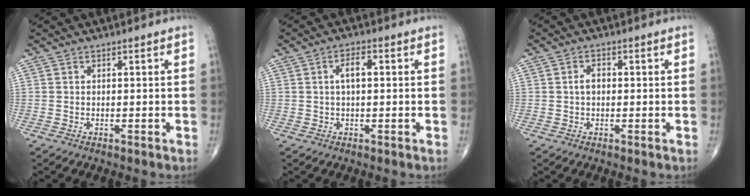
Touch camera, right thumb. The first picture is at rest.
{"total": 3.6, "force": [0.5, 1.6, 3.1], "torque": [-0.053, 0.008, 0.006]}
{"total": 2.2, "force": [0.0, 1.5, 1.6], "torque": [-0.023, 0.008, -0.003]}